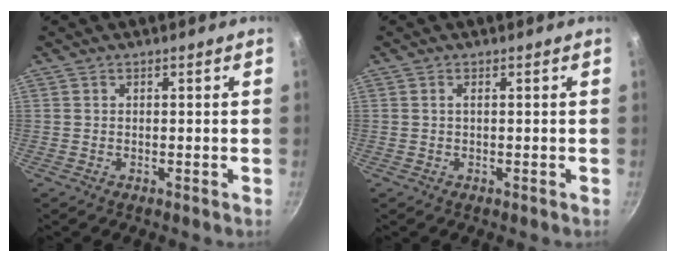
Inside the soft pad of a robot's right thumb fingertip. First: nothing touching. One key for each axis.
{"total": 0.6, "fx": 0.2, "fy": 0.2, "fz": 0.6, "tx": -0.012, "ty": 0.002, "tz": 0.002}